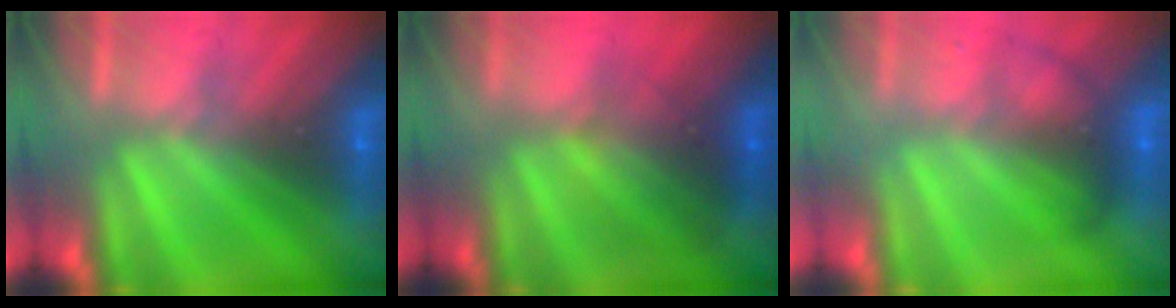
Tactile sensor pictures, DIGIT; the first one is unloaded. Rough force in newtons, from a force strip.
{"total": 2.0}
{"total": 2.1}